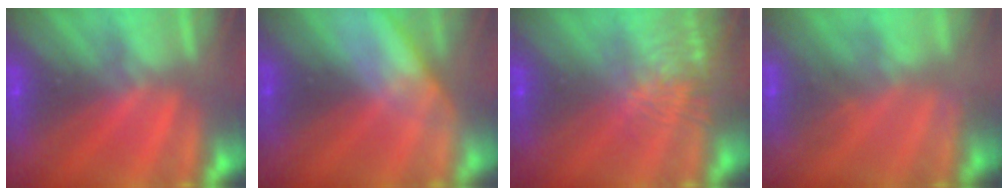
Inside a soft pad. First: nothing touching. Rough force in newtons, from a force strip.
{"total": 2.9}
{"total": 7.8}
{"total": 2.8}